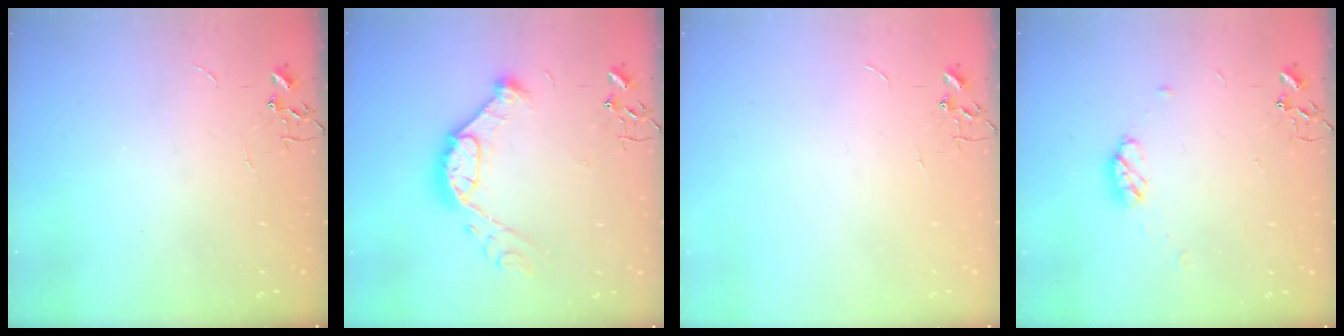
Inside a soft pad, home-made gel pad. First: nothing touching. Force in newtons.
{"total": 14.2, "press": 14.1, "slide": 0.9}
{"total": 0.0}
{"total": 6.5, "press": 6.4, "slide": 0.9}